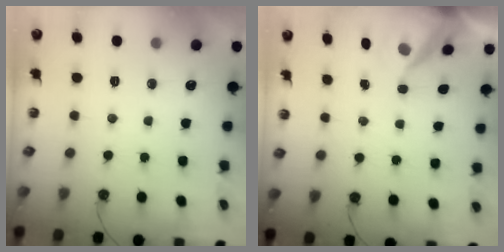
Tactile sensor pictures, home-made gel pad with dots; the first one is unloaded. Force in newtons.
{"total": 6.4, "press": 6.4, "slide": 0.8}